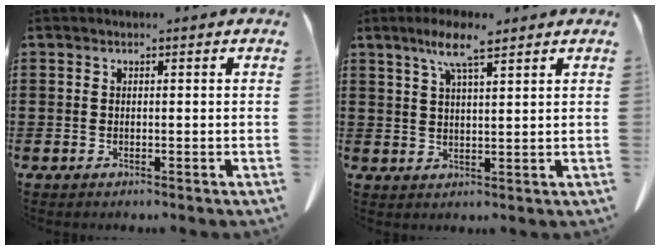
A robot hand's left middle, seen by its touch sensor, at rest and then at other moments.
{"total": 5.8, "force": [3.9, 0.7, 4.3], "torque": [-0.093, 0.002, 0.066]}